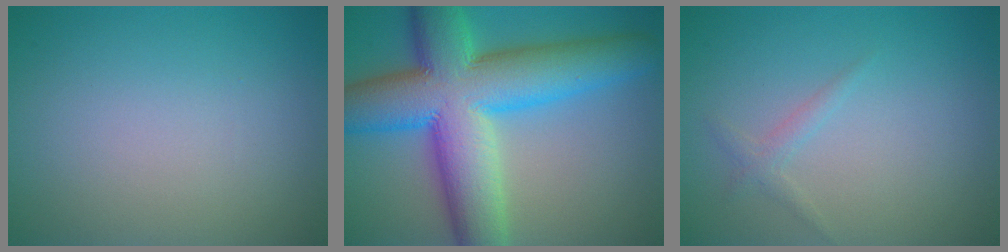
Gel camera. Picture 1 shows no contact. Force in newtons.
{"total": 14.0, "press": 14.0, "slide": 0.1}
{"total": 1.1, "press": 1.1, "slide": 0.1}